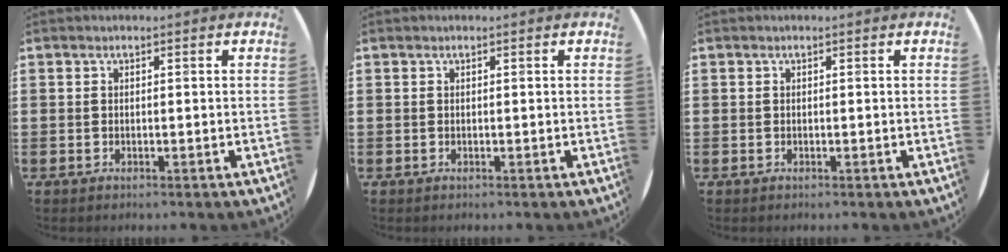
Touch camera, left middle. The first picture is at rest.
{"total": 0.0}
{"total": 0.0}